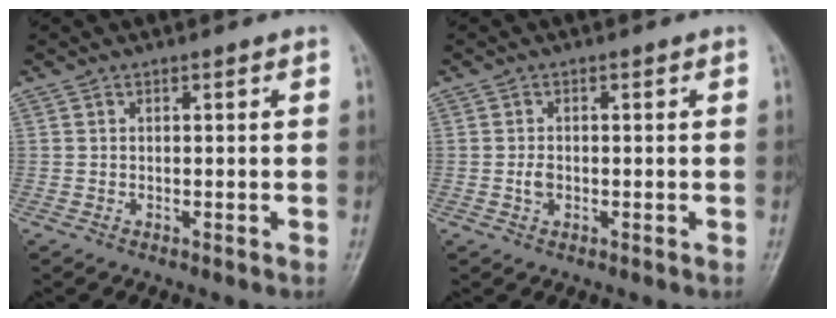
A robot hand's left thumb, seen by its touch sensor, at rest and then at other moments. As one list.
[{"total": 1.9, "force": [-0.3, 1.3, 1.3], "torque": [-0.022, 0.003, -0.007]}]